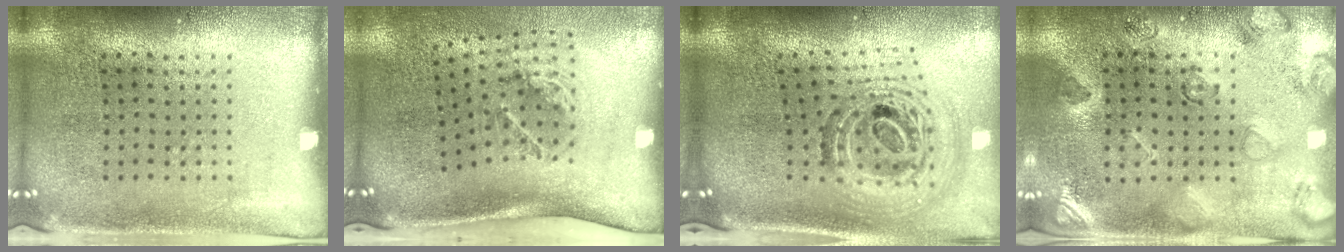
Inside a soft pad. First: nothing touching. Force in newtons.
{"total": 2.1, "press": 1.3, "slide": 1.7}
{"total": 1.9, "press": 1.5, "slide": 1.1}
{"total": 2.4, "press": 1.9, "slide": 1.5}